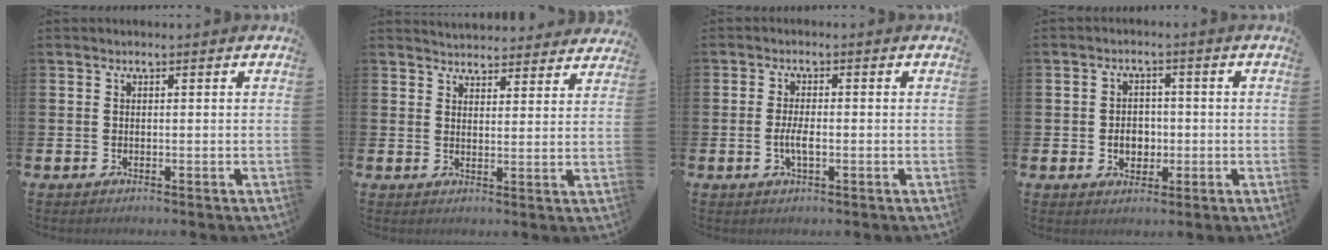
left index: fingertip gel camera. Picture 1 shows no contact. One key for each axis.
{"total": 4.4, "fx": 4.3, "fy": 0.8, "fz": -0.1, "tx": -0.011, "ty": -0.024, "tz": 0.080}
{"total": 2.8, "fx": -0.6, "fy": 1.0, "fz": 2.6, "tx": -0.044, "ty": 0.002, "tz": -0.012}
{"total": 3.4, "fx": -0.6, "fy": 2.8, "fz": 1.9, "tx": -0.026, "ty": 0.000, "tz": -0.019}